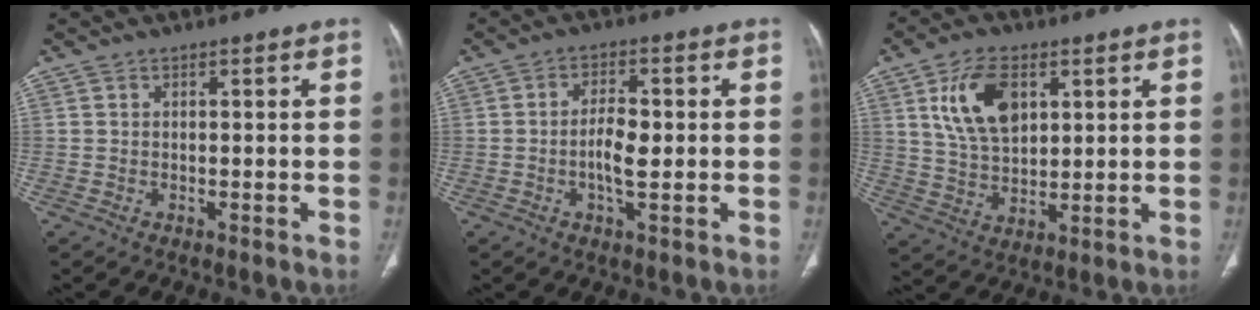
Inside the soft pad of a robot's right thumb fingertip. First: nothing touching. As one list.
[{"total": 5.5, "force": [-0.6, 2.2, 5.0], "torque": [-0.089, 0.004, -0.013]}, {"total": 11.8, "force": [4.3, 6.9, 8.5], "torque": [-0.139, -0.014, 0.087]}]